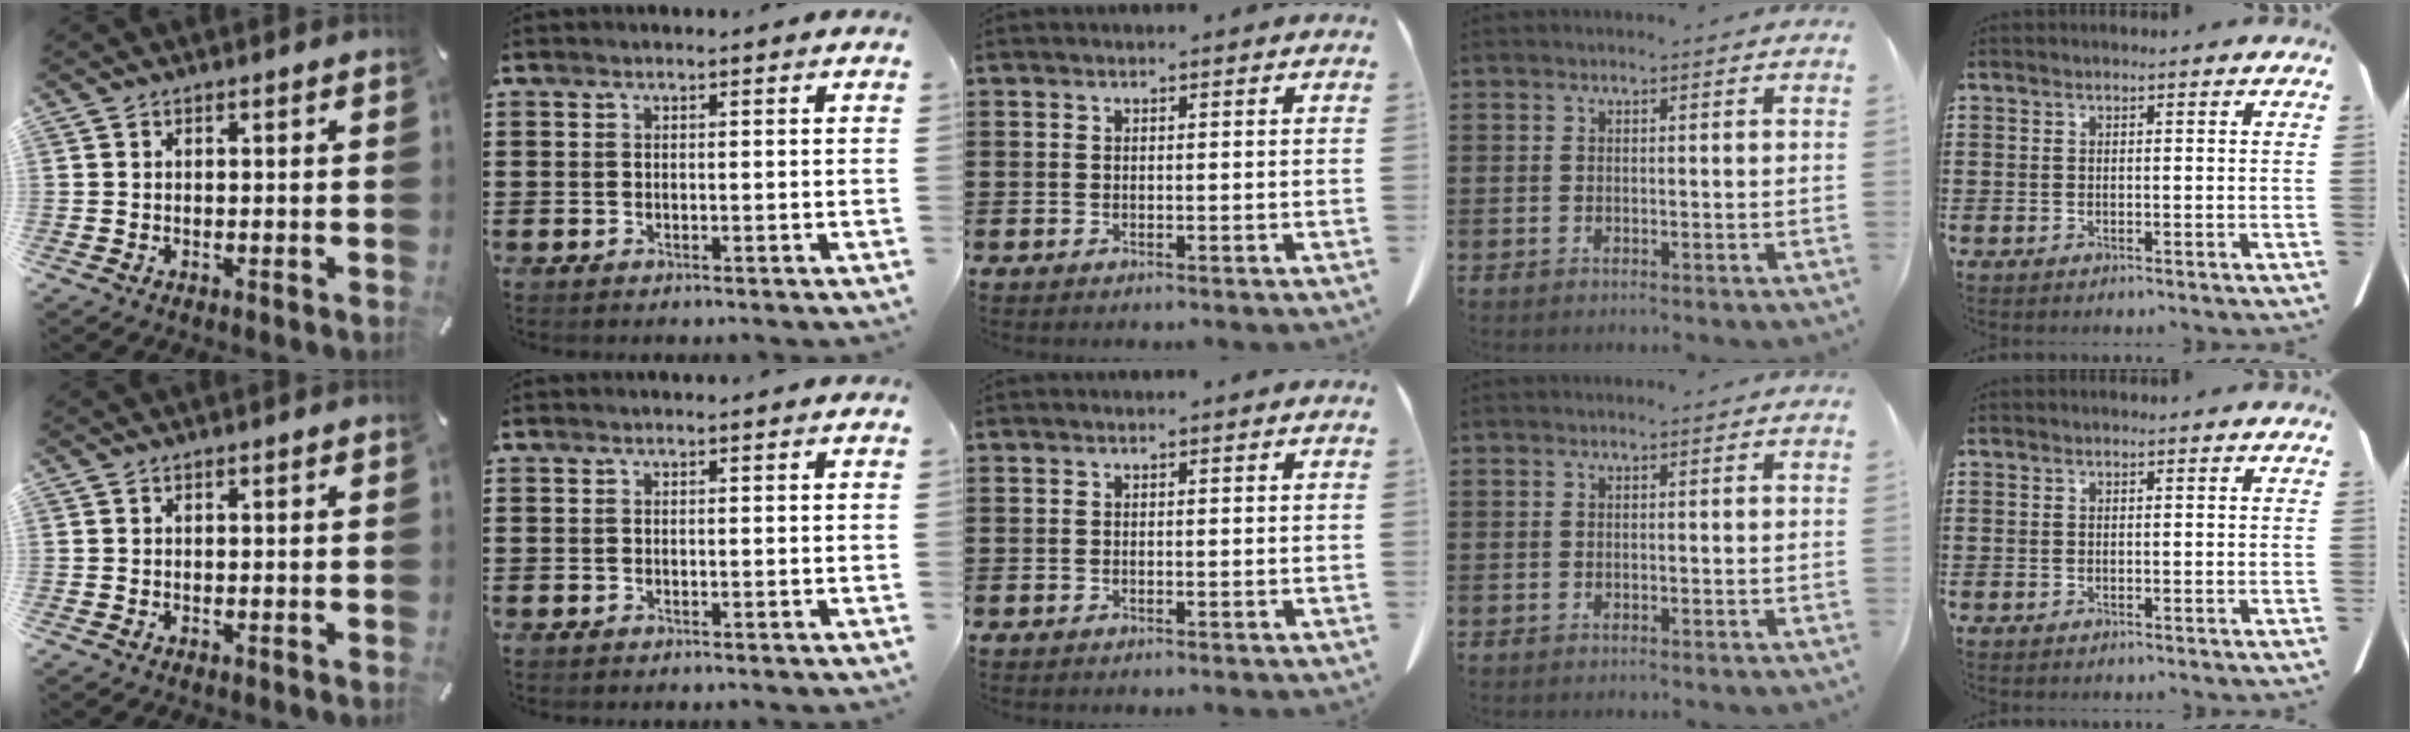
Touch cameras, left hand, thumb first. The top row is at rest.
{}